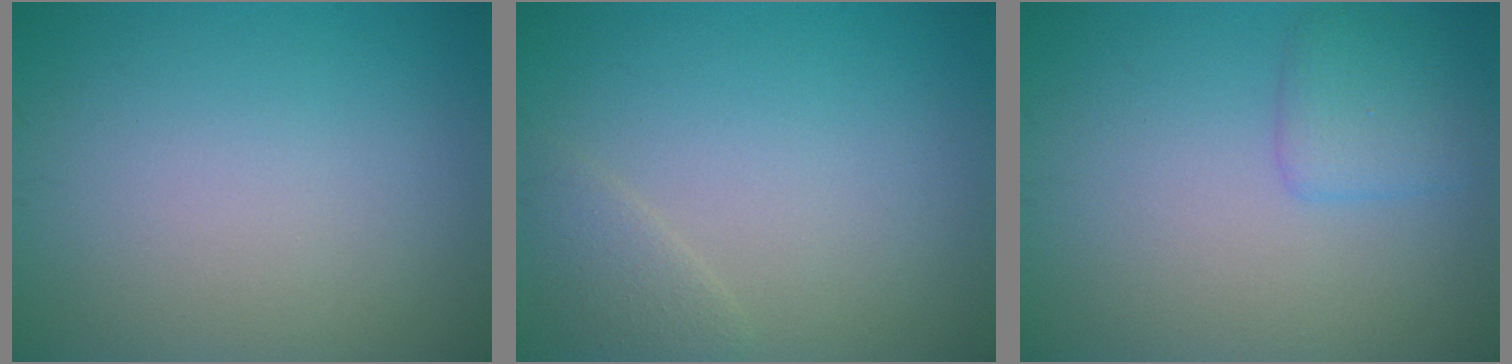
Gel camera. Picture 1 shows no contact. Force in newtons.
{"total": 1.6, "press": 1.6, "slide": 0.1}
{"total": 2.1, "press": 2.1, "slide": 0.1}